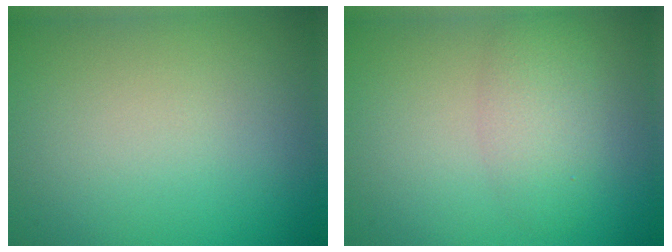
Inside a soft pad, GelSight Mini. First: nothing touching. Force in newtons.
{"total": 3.1, "press": 3.1, "slide": 0.1}